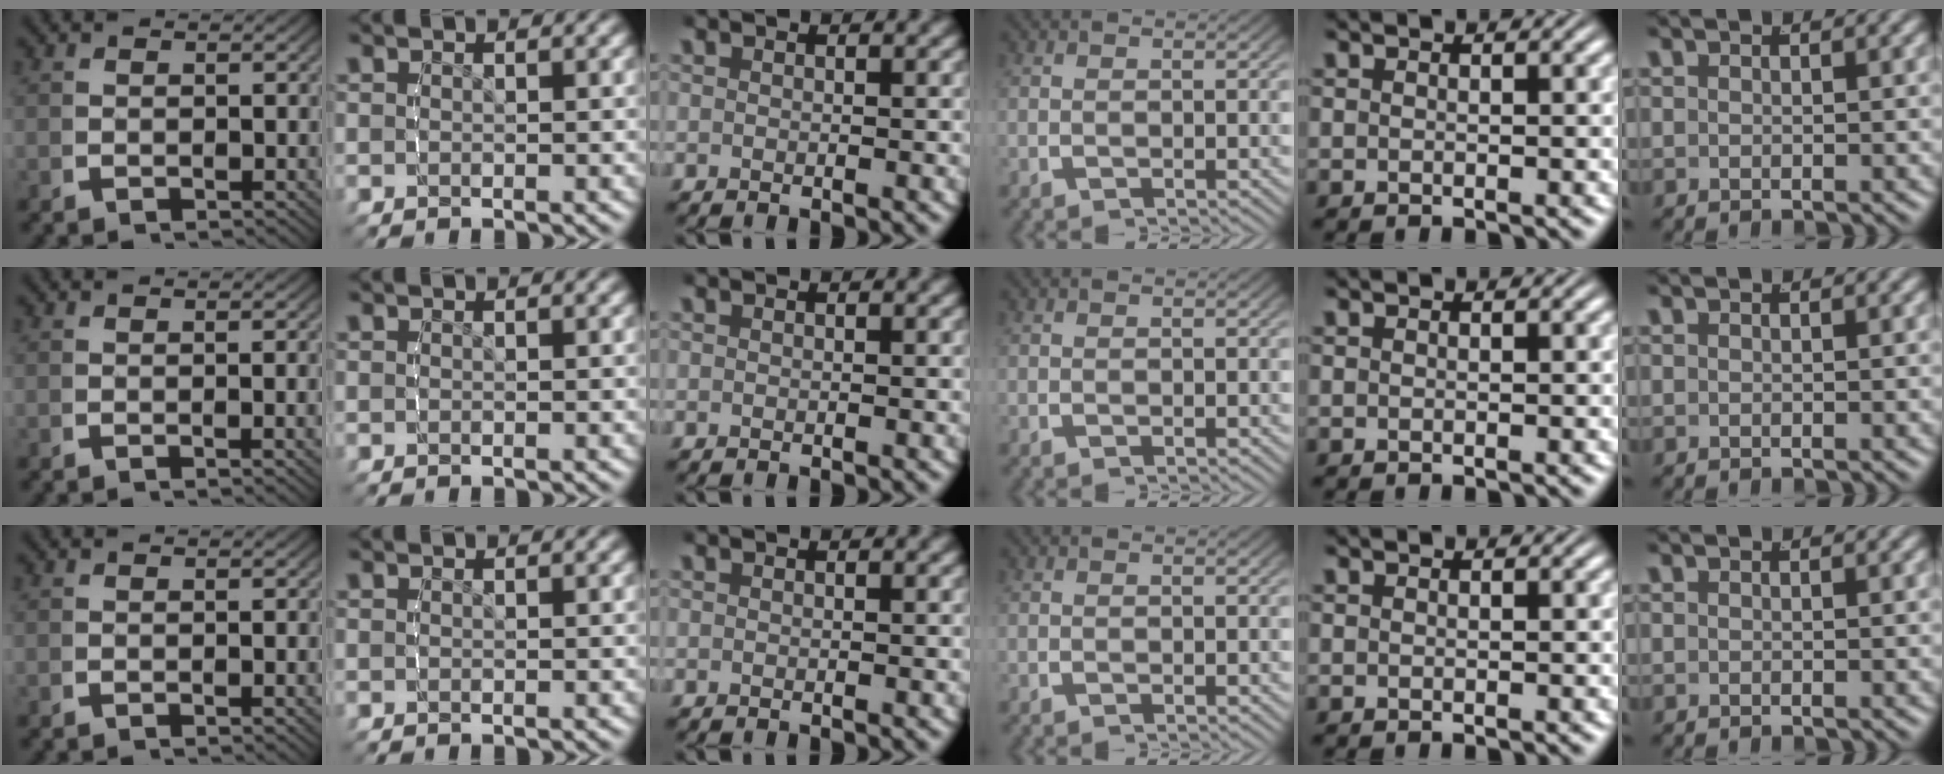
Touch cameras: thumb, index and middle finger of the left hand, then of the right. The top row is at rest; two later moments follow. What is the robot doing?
{"motion": "lift_and_place", "object": "bottle"}